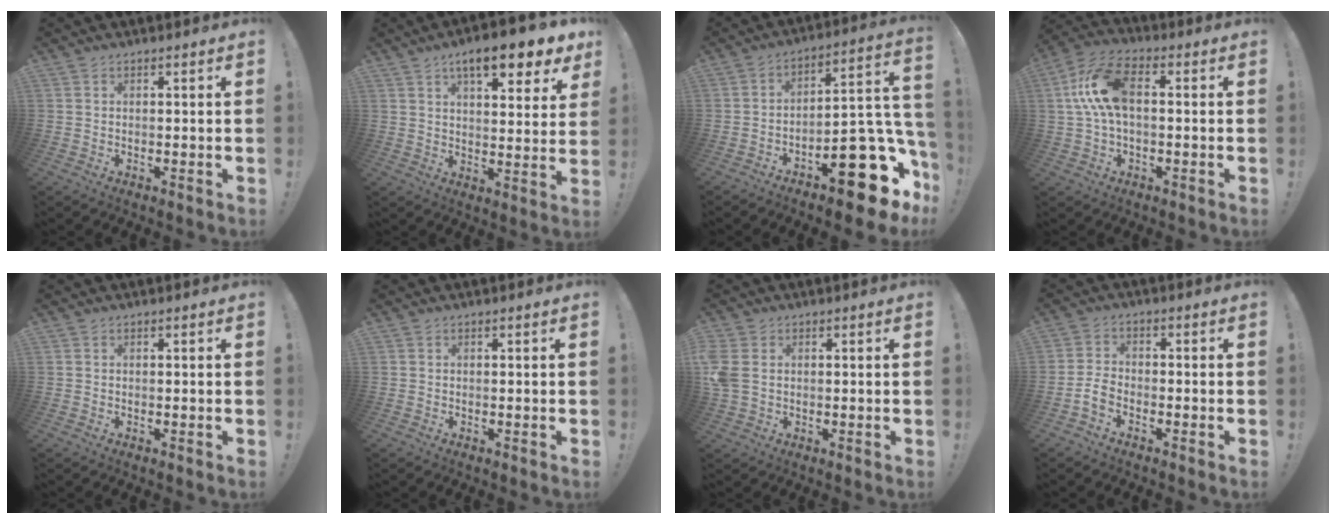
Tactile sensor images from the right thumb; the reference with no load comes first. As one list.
[{"total": 11.7, "force": [7.1, 3.2, 8.8], "torque": [-0.129, -0.039, 0.113]}, {"total": 19.6, "force": [-10.8, 7.4, 14.6], "torque": [-0.147, 0.058, -0.167]}, {"total": 12.3, "force": [1.2, 6.5, 10.4], "torque": [-0.214, 0.009, 0.023]}, {"total": 0.0}, {"total": 0.0}, {"total": 5.4, "force": [0.7, 3.8, 3.7], "torque": [-0.089, 0.001, 0.018]}, {"total": 4.5, "force": [-2.6, 2.2, 2.8], "torque": [-0.066, 0.009, -0.046]}]